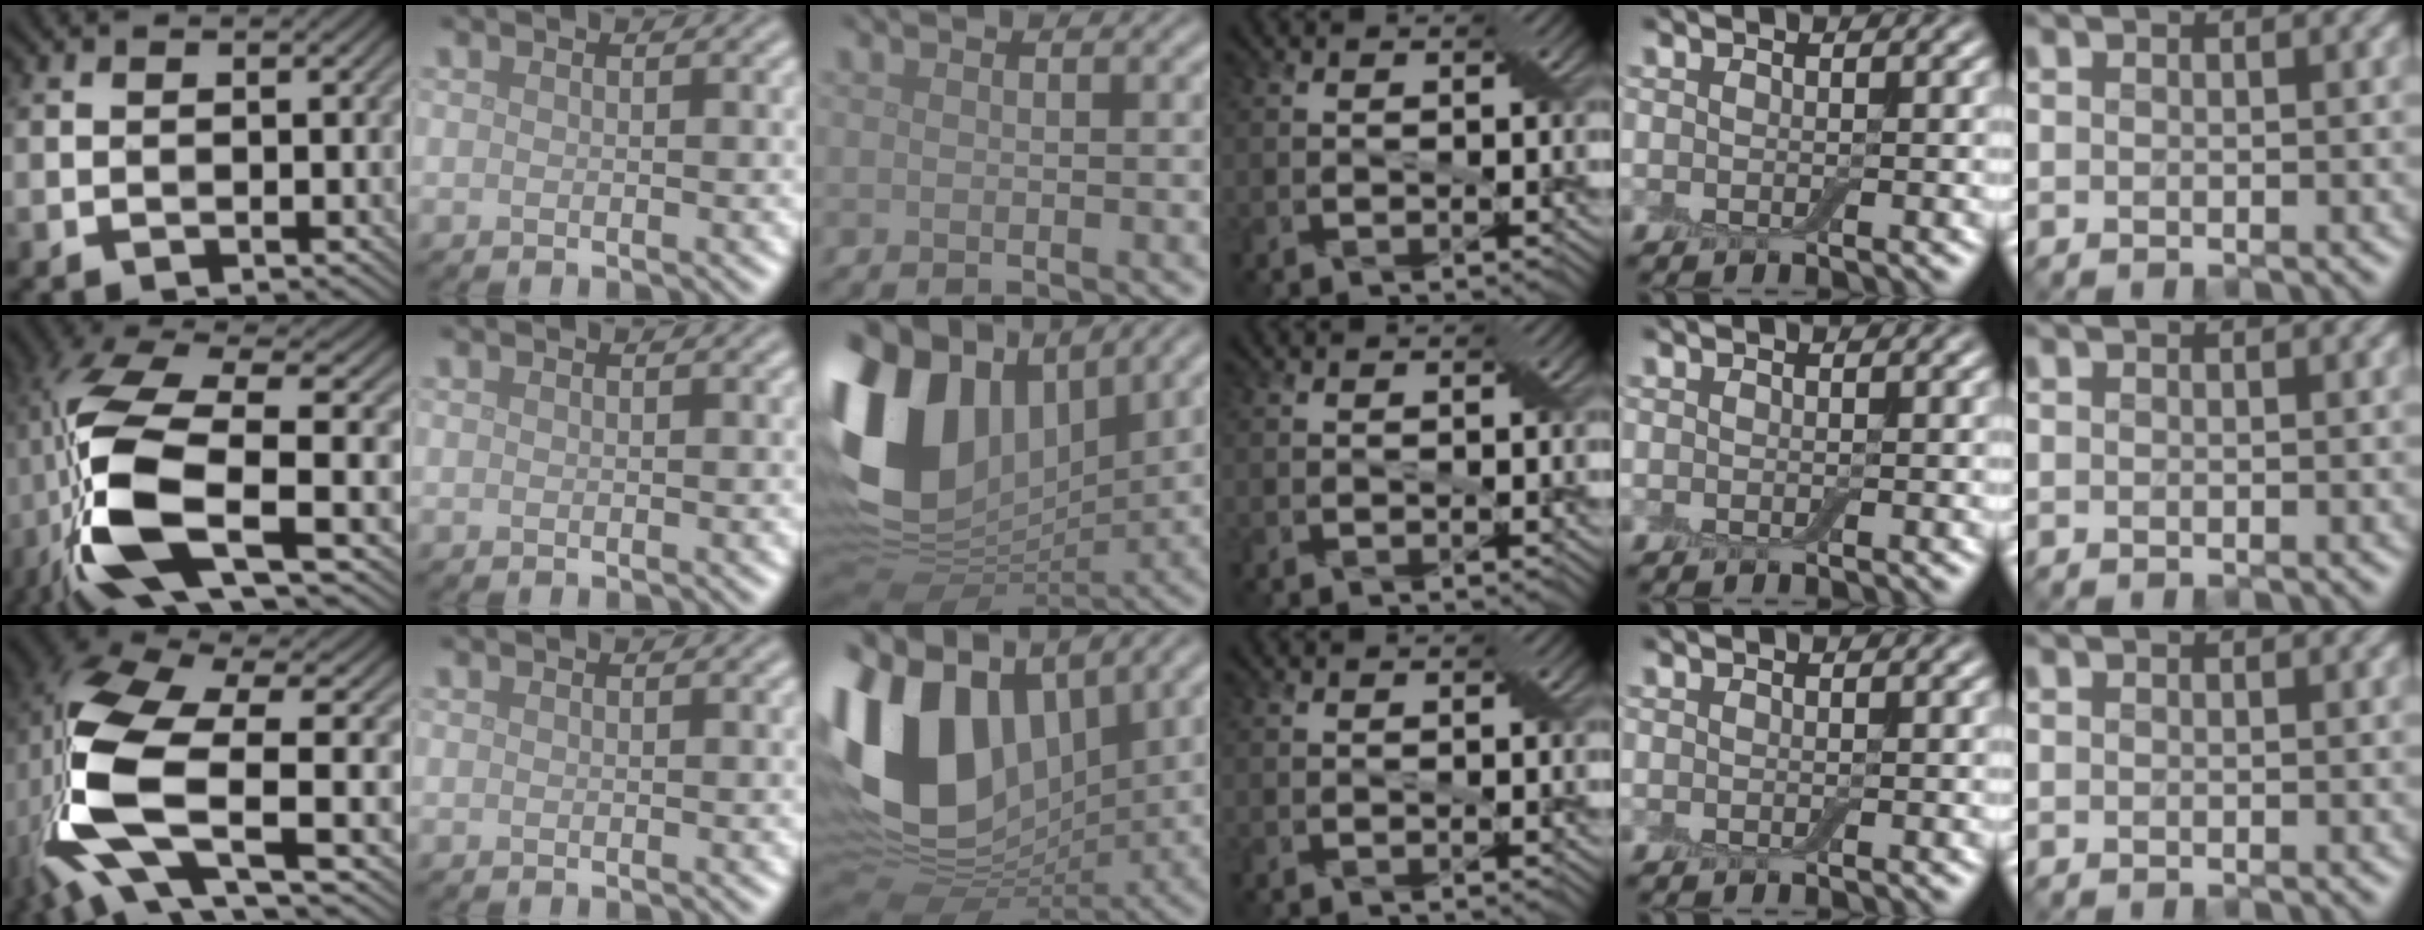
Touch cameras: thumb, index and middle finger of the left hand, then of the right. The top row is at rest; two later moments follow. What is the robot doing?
{"motion": "cut", "object": "cling film"}